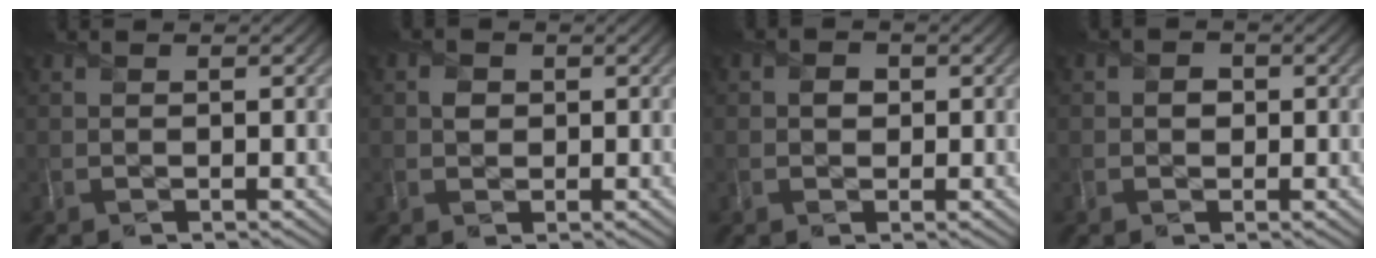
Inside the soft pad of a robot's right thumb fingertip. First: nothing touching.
{"total": 1.6, "force": [0.2, 1.5, 0.7], "torque": [-0.012, -0.001, -0.002]}
{"total": 1.7, "force": [0.1, 1.5, 0.7], "torque": [-0.011, -0.002, -0.004]}
{"total": 1.7, "force": [-0.1, 1.6, 0.6], "torque": [-0.008, -0.003, -0.006]}